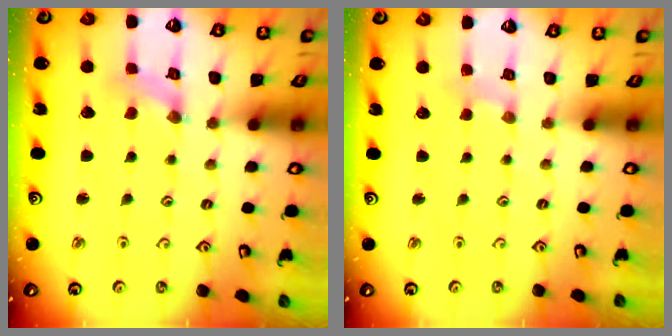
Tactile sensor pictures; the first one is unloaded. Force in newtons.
{"total": 1.3, "press": 1.2, "slide": 0.3}